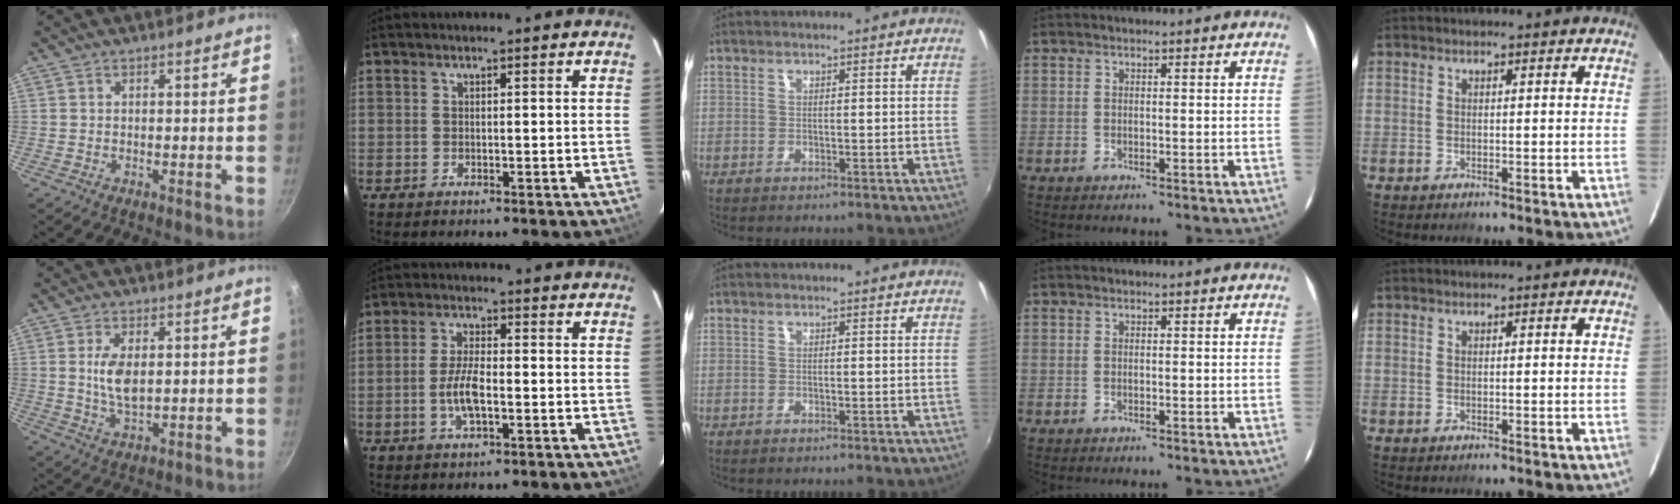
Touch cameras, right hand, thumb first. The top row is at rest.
{"thumb": {"total": 6.6, "force": [1.0, 3.3, 5.7], "torque": [-0.108, -0.011, 0.022]}, "index": {"total": 5.7, "force": [-1.7, 1.9, 5.1], "torque": [-0.107, 0.002, -0.033]}}